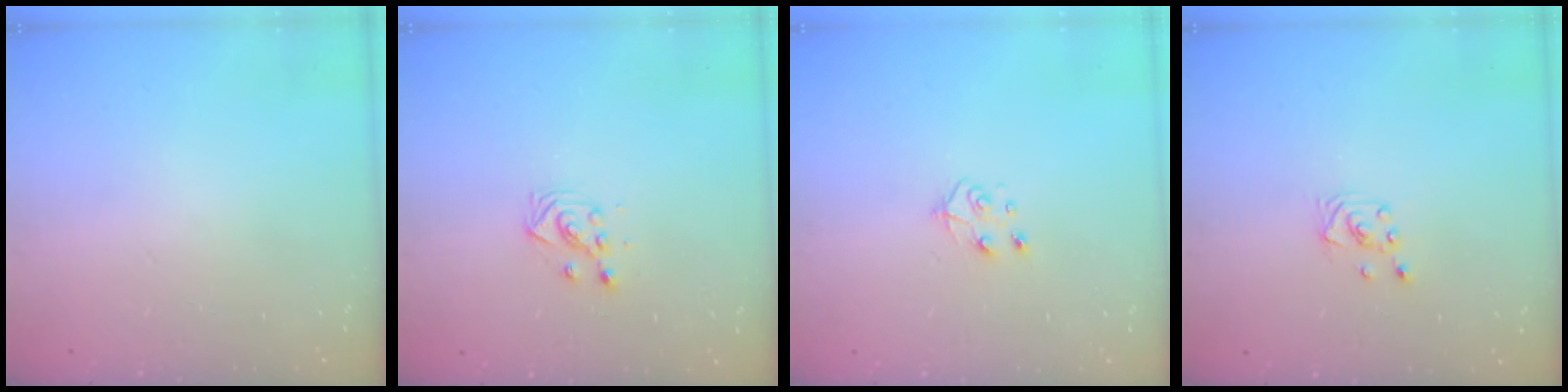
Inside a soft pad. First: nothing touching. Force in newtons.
{"total": 2.9, "press": 2.9, "slide": 0.3}
{"total": 4.8, "press": 4.8, "slide": 0.4}
{"total": 2.0, "press": 2.0, "slide": 0.1}